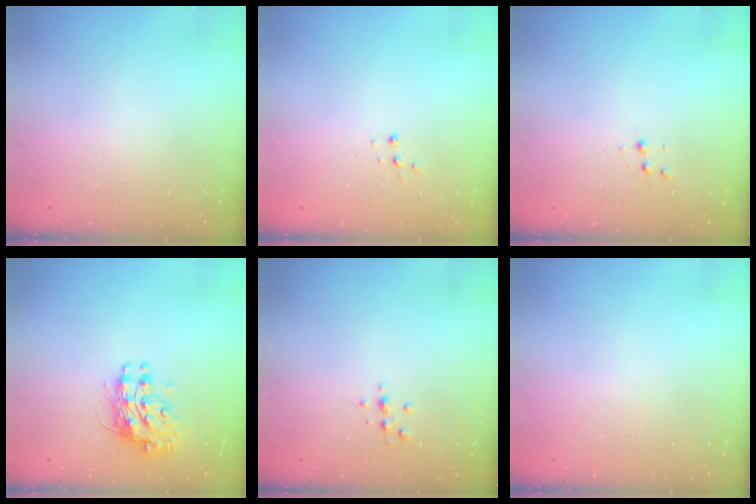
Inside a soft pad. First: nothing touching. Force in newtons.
{"total": 4.2, "press": 4.2, "slide": 0.6}
{"total": 3.6, "press": 3.4, "slide": 1.0}
{"total": 9.6, "press": 9.5, "slide": 0.7}
{"total": 2.8, "press": 2.7, "slide": 0.3}
{"total": 0.0}